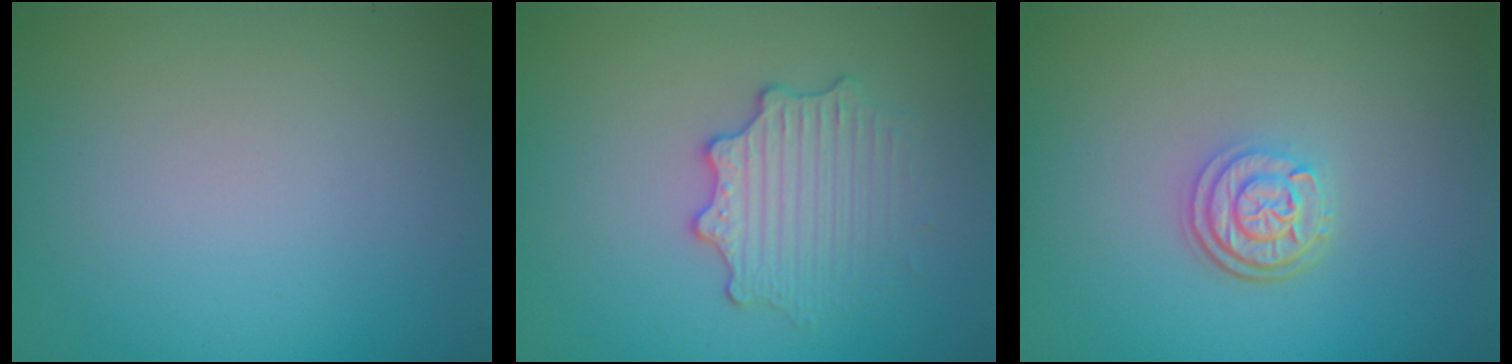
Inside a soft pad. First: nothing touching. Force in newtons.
{"total": 2.9, "press": 2.8, "slide": 0.9}
{"total": 3.1, "press": 2.5, "slide": 1.8}